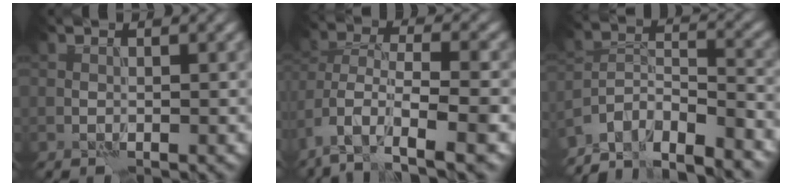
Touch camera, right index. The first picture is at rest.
{"total": 9.0, "force": [-5.2, 4.0, 6.2], "torque": [-0.117, 0.002, -0.091]}
{"total": 9.7, "force": [-8.5, 2.7, 3.6], "torque": [-0.057, 0.003, -0.130]}